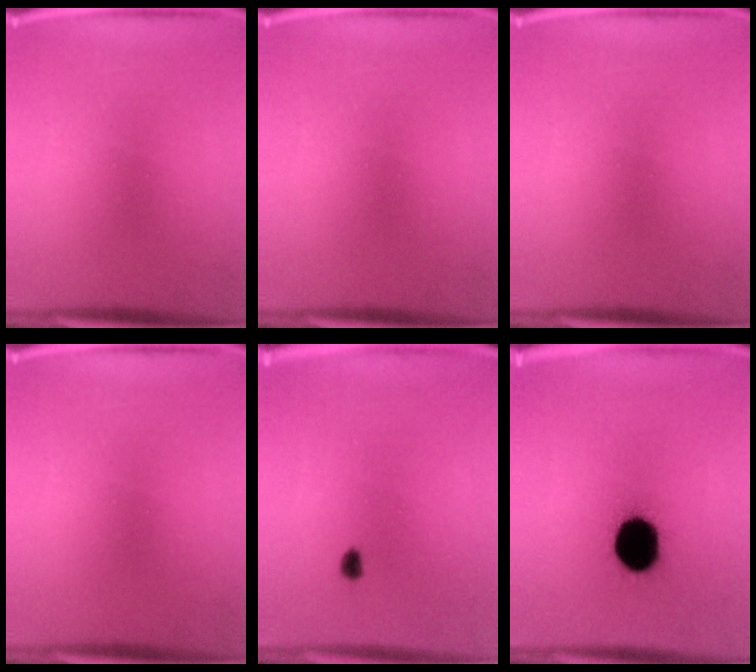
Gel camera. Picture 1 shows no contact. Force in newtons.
{"total": 0.0}
{"total": 0.0}
{"total": 0.0}
{"total": 1.7}
{"total": 16.3}